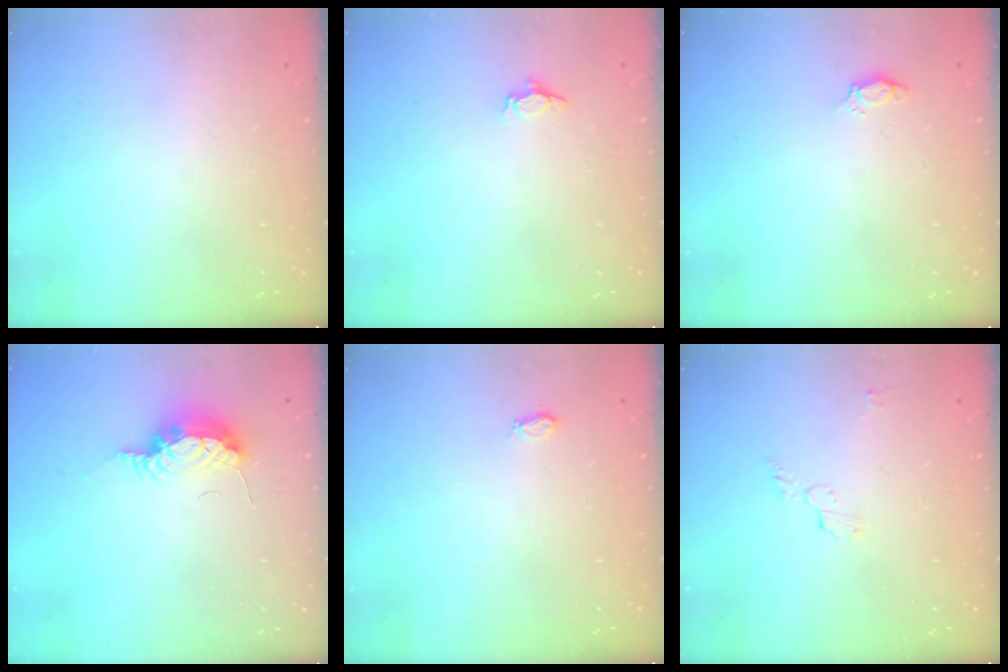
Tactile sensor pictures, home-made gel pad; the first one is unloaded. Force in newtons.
{"total": 3.4, "press": 3.3, "slide": 0.5}
{"total": 2.8, "press": 2.7, "slide": 0.4}
{"total": 14.9, "press": 10.1, "slide": 11.0}
{"total": 3.5, "press": 3.5, "slide": 0.5}
{"total": 4.1, "press": 4.0, "slide": 0.3}